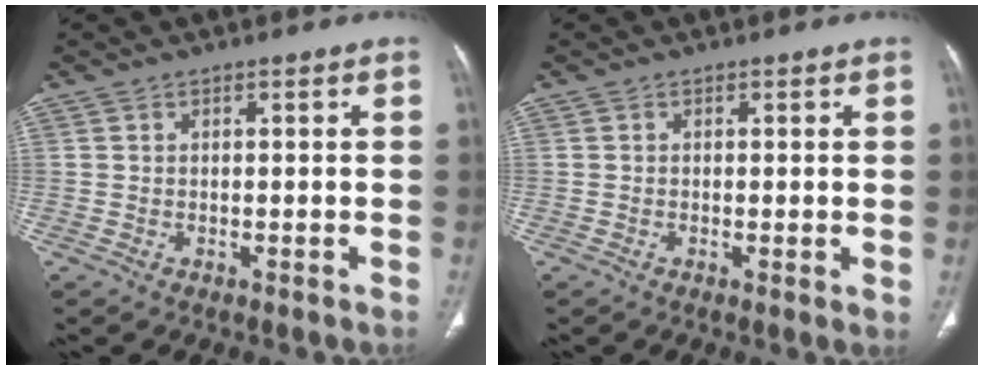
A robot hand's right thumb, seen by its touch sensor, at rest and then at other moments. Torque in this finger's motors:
{"motor_torque": [-0.10, 0.15, -0.21, 0.11, -0.02]}